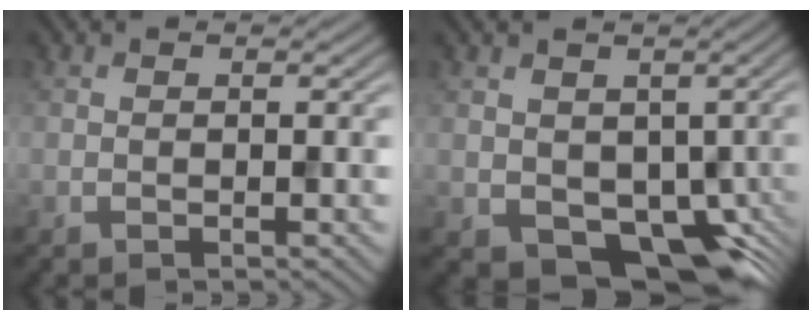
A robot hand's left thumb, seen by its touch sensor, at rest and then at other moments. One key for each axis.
{"total": 8.7, "fx": -1.4, "fy": 6.4, "fz": 5.8, "tx": -0.099, "ty": -0.037, "tz": -0.013}